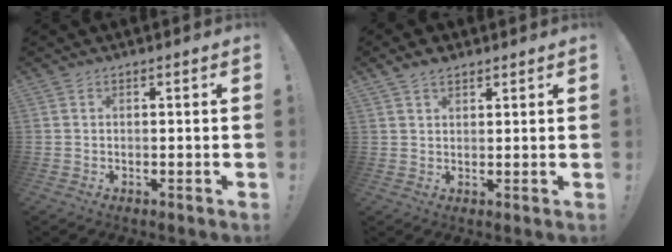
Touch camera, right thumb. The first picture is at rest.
{"total": 3.4, "force": [2.5, 1.8, 1.3], "torque": [-0.016, -0.012, 0.046]}